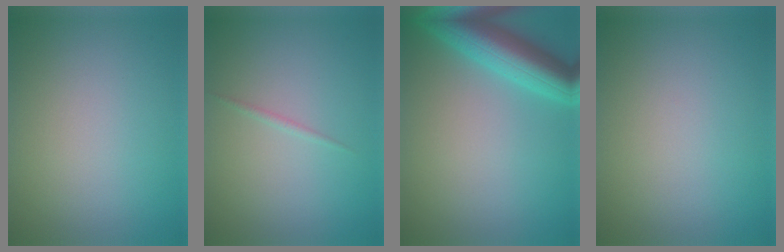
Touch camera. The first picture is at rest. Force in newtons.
{"total": 0.5, "press": 0.5, "slide": 0.0}
{"total": 6.8, "press": 6.8, "slide": 0.4}
{"total": 0.0}